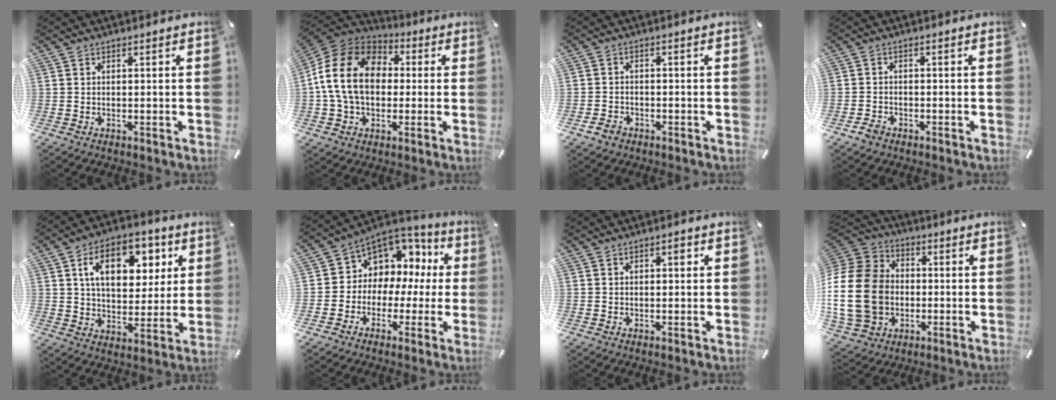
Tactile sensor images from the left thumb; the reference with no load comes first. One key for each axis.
{"total": 17.3, "fx": 0.1, "fy": 13.5, "fz": 10.8, "tx": -0.229, "ty": 0.021, "tz": -0.002}
{"total": 2.9, "fx": -1.9, "fy": 1.9, "fz": 0.8, "tx": -0.020, "ty": 0.007, "tz": -0.040}
{"total": 2.3, "fx": -1.8, "fy": 1.3, "fz": 0.6, "tx": -0.010, "ty": 0.010, "tz": -0.036}
{"total": 14.8, "fx": 6.0, "fy": 9.7, "fz": 9.4, "tx": -0.135, "ty": -0.012, "tz": 0.102}
{"total": 7.8, "fx": 2.2, "fy": 7.4, "fz": 1.5, "tx": -0.036, "ty": -0.038, "tz": 0.043}
{"total": 1.9, "fx": 0.5, "fy": 1.1, "fz": 1.5, "tx": -0.023, "ty": 0.006, "tz": 0.004}
{"total": 23.5, "fx": -3.2, "fy": 19.0, "fz": 13.4, "tx": -0.276, "ty": 0.024, "tz": -0.052}